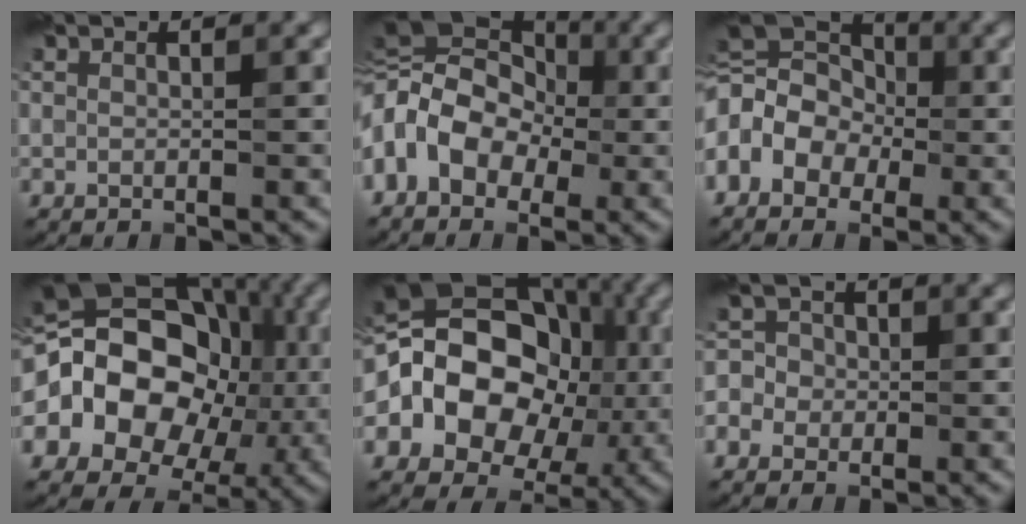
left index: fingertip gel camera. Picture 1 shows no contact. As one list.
[{"total": 13.0, "force": [-0.6, 9.9, 8.4], "torque": [-0.147, 0.026, -0.059]}, {"total": 8.2, "force": [-1.2, 6.2, 5.2], "torque": [-0.097, 0.016, -0.039]}, {"total": 16.9, "force": [-0.6, 12.9, 10.8], "torque": [-0.180, 0.025, -0.029]}, {"total": 15.0, "force": [-0.8, 11.2, 9.8], "torque": [-0.162, 0.023, -0.029]}, {"total": 4.3, "force": [-1.5, 3.8, 1.1], "torque": [-0.006, 0.013, -0.050]}]